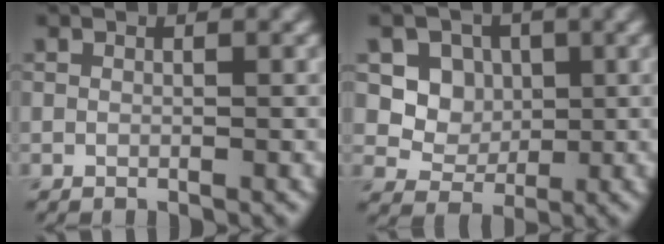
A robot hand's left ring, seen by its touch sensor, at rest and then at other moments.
{"total": 4.3, "force": [1.0, 3.7, 1.8], "torque": [-0.033, -0.017, 0.023]}